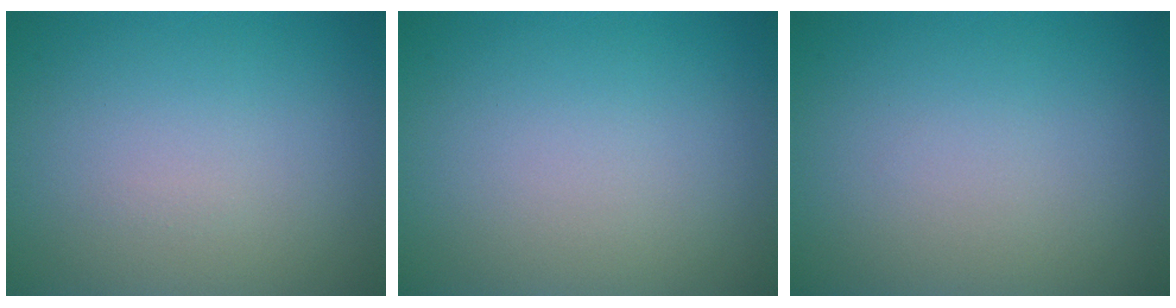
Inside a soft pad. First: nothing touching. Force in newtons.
{"total": 0.0}
{"total": 0.0}